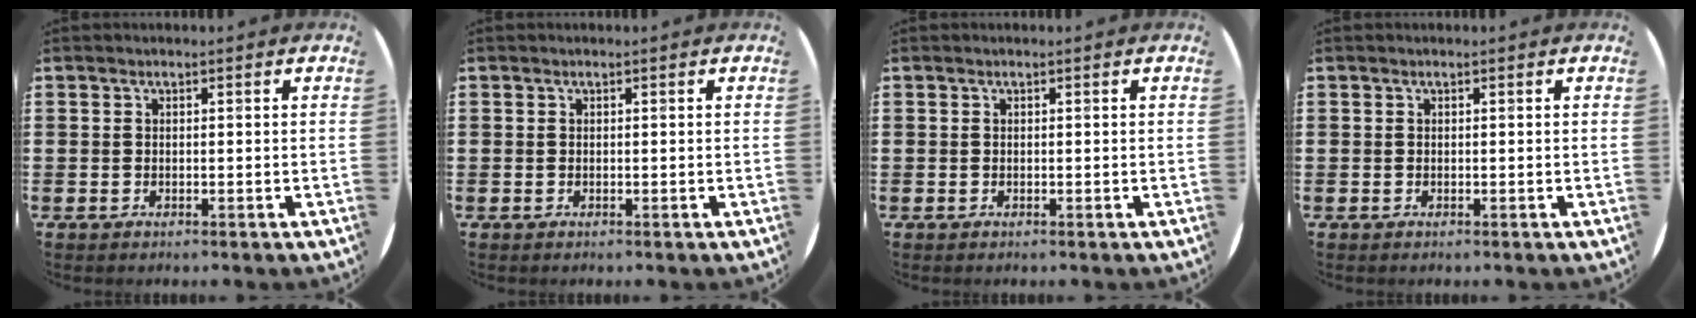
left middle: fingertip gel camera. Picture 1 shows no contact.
{"total": 0.0}
{"total": 0.0}
{"total": 0.0}